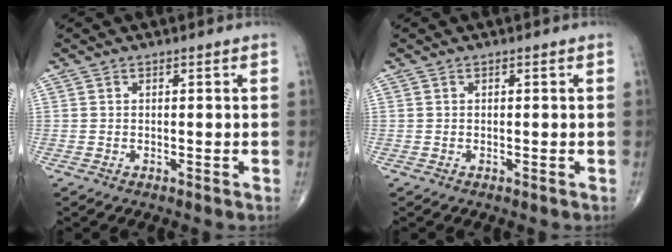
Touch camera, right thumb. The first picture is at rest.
{"total": 0.0}